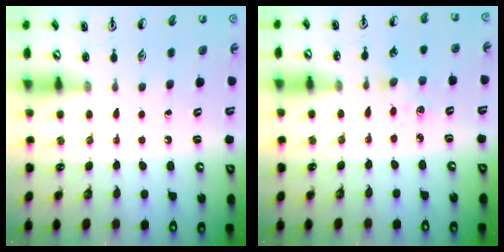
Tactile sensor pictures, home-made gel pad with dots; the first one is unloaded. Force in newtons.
{"total": 4.0, "press": 4.0, "slide": 0.5}